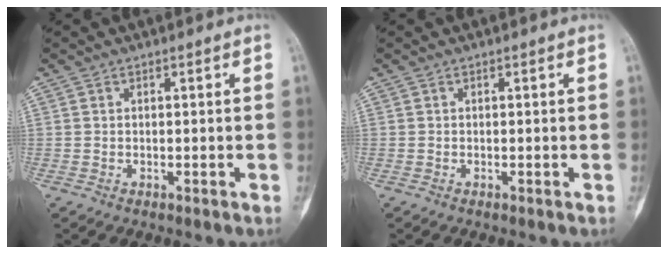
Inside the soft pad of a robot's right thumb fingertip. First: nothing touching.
{"total": 0.0}